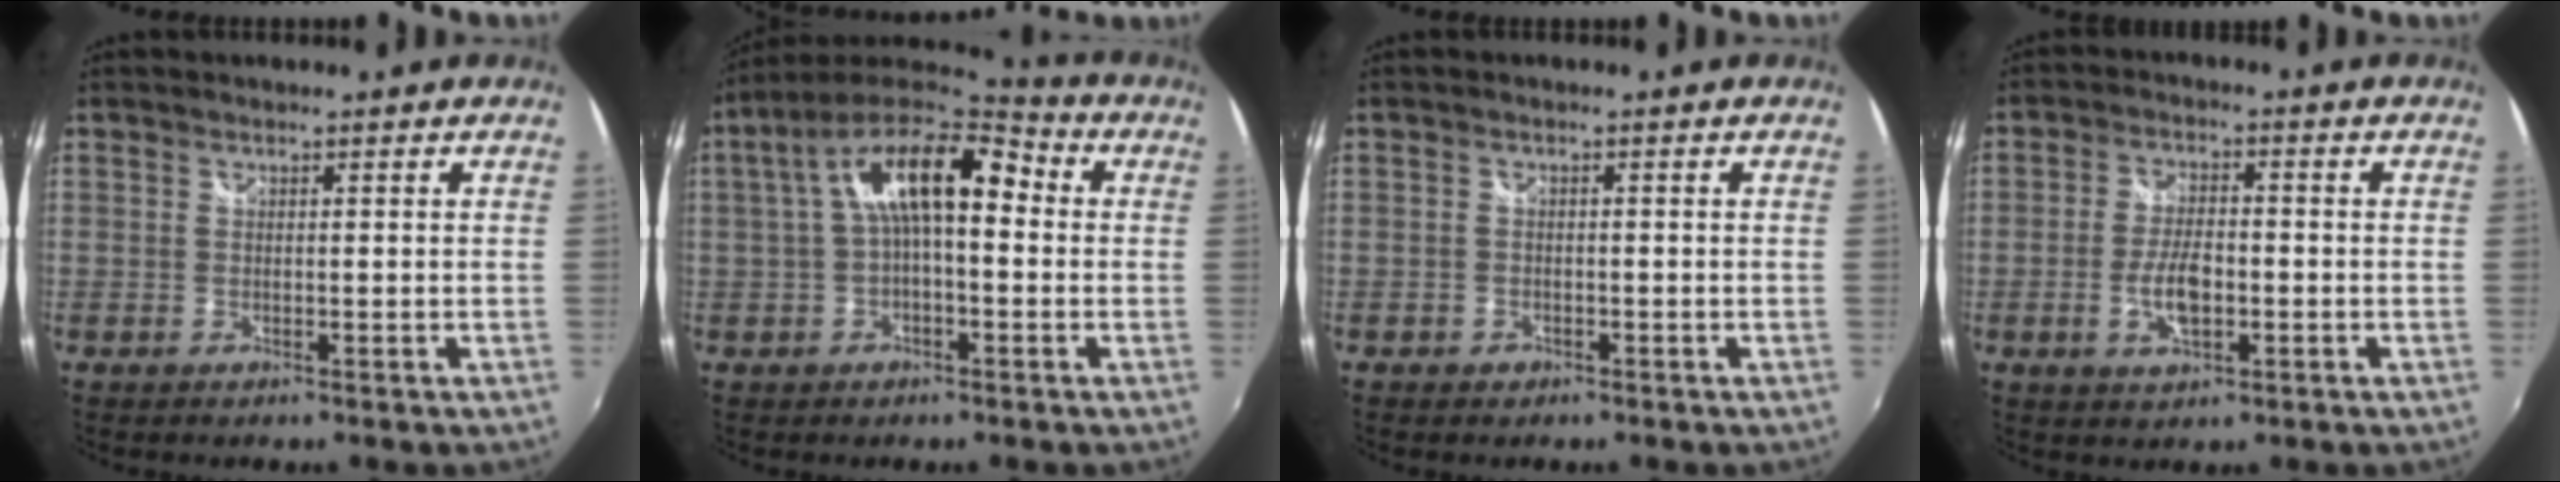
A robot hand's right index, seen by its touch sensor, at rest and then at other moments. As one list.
[{"total": 14.5, "force": [2.1, 6.0, 13.0], "torque": [-0.236, 0.035, 0.022]}, {"total": 1.6, "force": [-1.0, 1.2, 0.3], "torque": [-0.009, 0.000, -0.015]}, {"total": 6.5, "force": [-1.9, 2.9, 5.5], "torque": [-0.113, -0.002, -0.032]}]